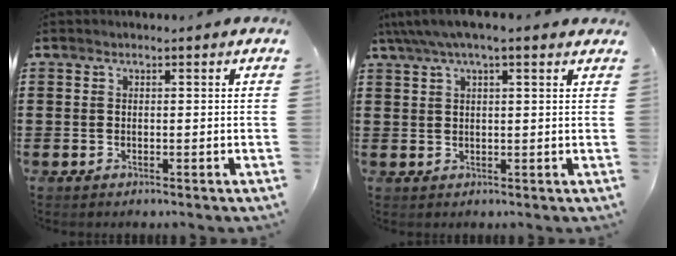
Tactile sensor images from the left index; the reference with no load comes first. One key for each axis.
{"total": 3.7, "fx": 2.5, "fy": 0.7, "fz": 2.7, "tx": -0.058, "ty": 0.003, "tz": 0.043}